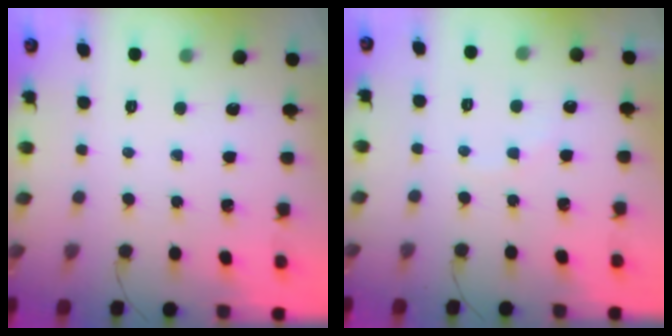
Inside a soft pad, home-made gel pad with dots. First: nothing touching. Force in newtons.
{"total": 4.7, "press": 4.7, "slide": 0.8}